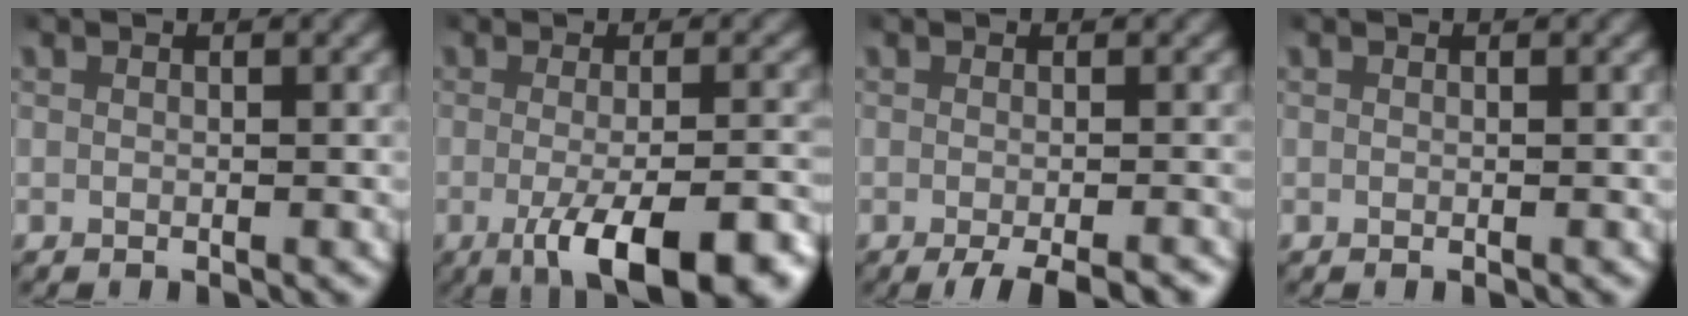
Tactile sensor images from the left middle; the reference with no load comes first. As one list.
[{"total": 8.3, "force": [-4.3, 2.5, 6.7], "torque": [-0.099, -0.020, -0.056]}, {"total": 4.6, "force": [-3.5, 1.1, 2.8], "torque": [-0.029, -0.008, -0.046]}, {"total": 0.0}]